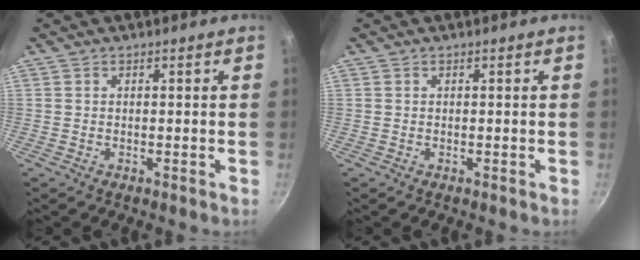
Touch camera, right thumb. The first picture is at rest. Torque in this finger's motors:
{"motor_torque": [-0.35, -0.36, 0.23, 0.03, -0.02]}